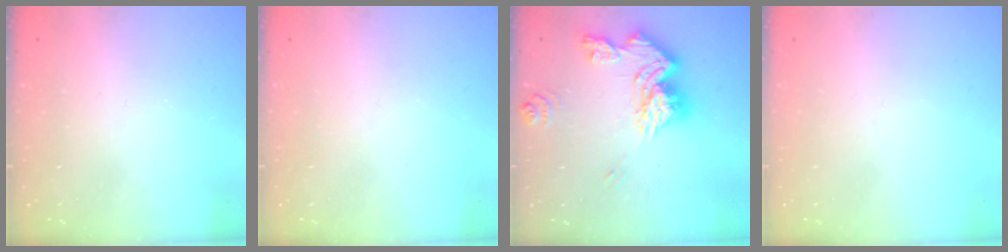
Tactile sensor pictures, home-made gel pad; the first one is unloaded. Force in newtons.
{"total": 0.0}
{"total": 16.0, "press": 15.9, "slide": 1.8}
{"total": 0.0}